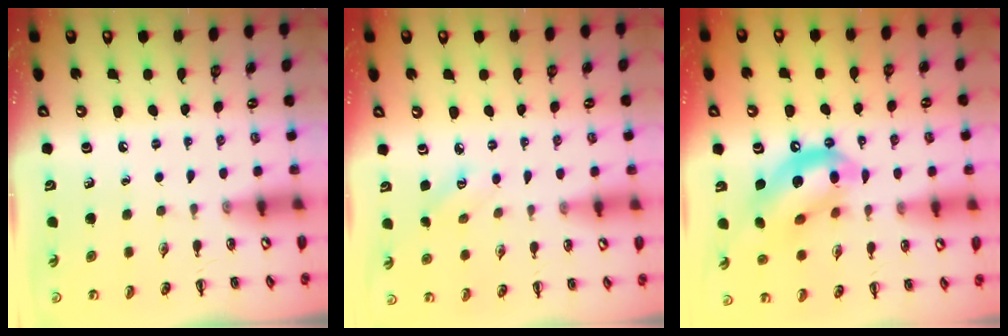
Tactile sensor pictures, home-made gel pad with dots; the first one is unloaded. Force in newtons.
{"total": 2.9, "press": 2.8, "slide": 0.8}
{"total": 14.2, "press": 13.7, "slide": 3.7}